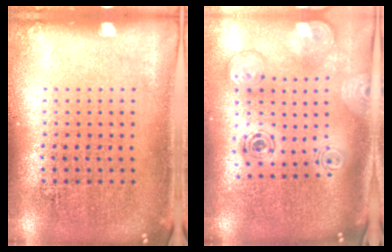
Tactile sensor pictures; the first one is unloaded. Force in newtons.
{"total": 2.1, "press": 1.8, "slide": 1.1}